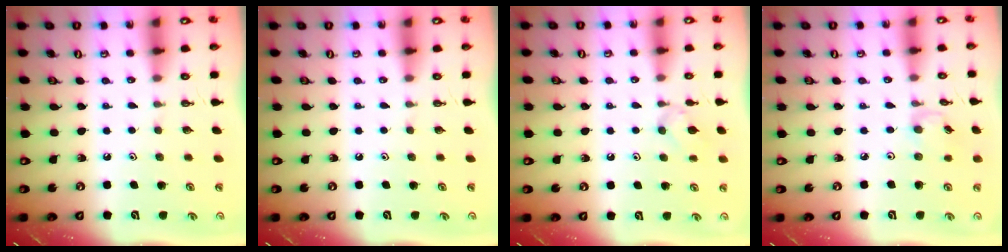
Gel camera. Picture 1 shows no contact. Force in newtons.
{"total": 0.0}
{"total": 3.8, "press": 3.7, "slide": 0.7}
{"total": 2.8, "press": 2.8, "slide": 0.4}